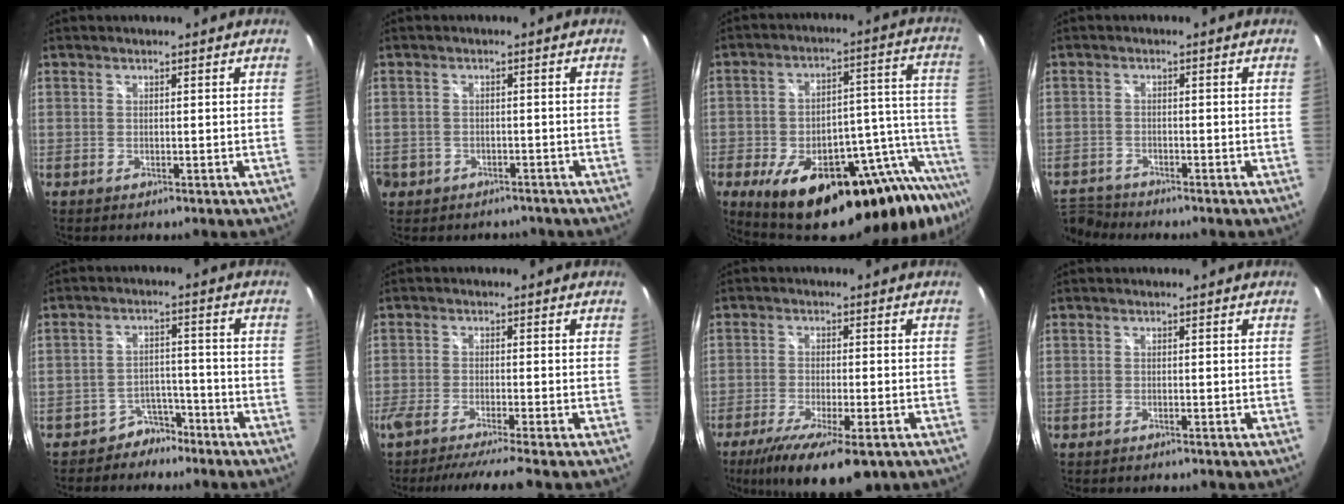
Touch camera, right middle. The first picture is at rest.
{"total": 5.1, "force": [-2.7, 4.1, 1.2], "torque": [-0.037, 0.005, -0.031]}
{"total": 28.0, "force": [-18.5, 8.2, 19.3], "torque": [-0.261, -0.025, -0.255]}
{"total": 3.1, "force": [-3.0, 0.8, 0.3], "torque": [-0.020, -0.012, -0.059]}
{"total": 5.3, "force": [-4.3, 3.1, 0.5], "torque": [-0.014, 0.024, -0.064]}
{"total": 8.1, "force": [-7.1, -1.4, 3.6], "torque": [-0.074, -0.027, -0.114]}
{"total": 13.6, "force": [-8.8, 3.5, 9.7], "torque": [-0.194, -0.045, -0.139]}
{"total": 0.7, "force": [-0.6, 0.2, 0.2], "torque": [-0.007, 0.000, -0.009]}